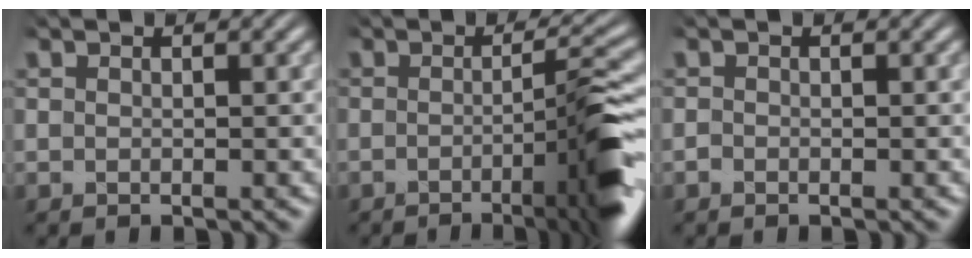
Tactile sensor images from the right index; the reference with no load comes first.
{"total": 8.4, "force": [-2.9, 1.5, 7.8], "torque": [-0.095, -0.002, -0.047]}
{"total": 0.5, "force": [-0.5, 0.2, 0.0], "torque": [0.000, -0.006, -0.008]}